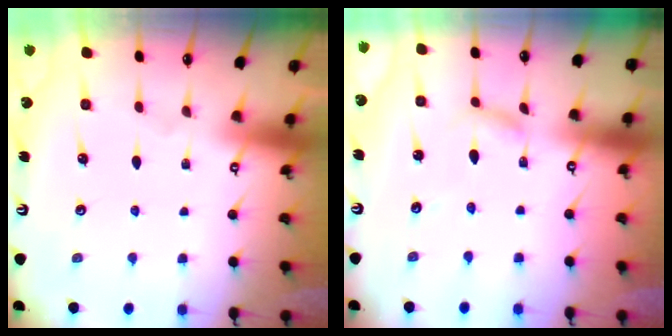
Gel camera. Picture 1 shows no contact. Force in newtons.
{"total": 2.3, "press": 2.3, "slide": 0.1}